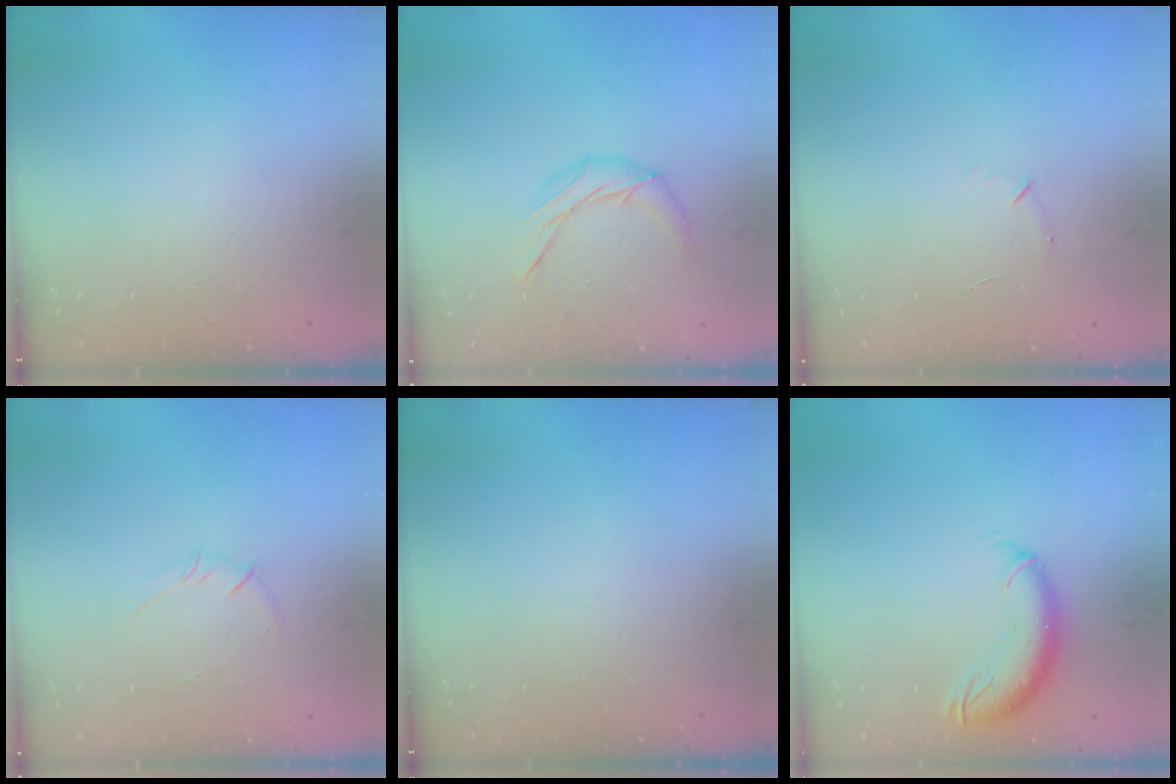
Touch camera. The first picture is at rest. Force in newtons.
{"total": 8.4, "press": 8.4, "slide": 0.3}
{"total": 4.3, "press": 4.1, "slide": 1.1}
{"total": 3.7, "press": 3.6, "slide": 0.9}
{"total": 0.0}
{"total": 10.6, "press": 10.4, "slide": 2.2}